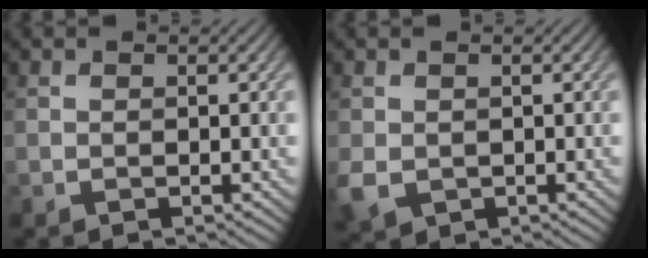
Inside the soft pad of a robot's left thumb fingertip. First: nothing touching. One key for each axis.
{"total": 2.9, "fx": -0.3, "fy": 2.5, "fz": 1.6, "tx": -0.046, "ty": -0.010, "tz": -0.006}